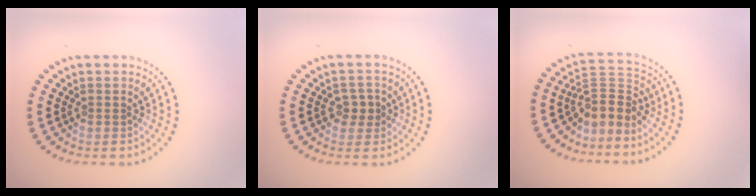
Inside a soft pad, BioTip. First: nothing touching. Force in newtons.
{"total": 1.9, "press": 1.8, "slide": 0.6}
{"total": 3.4, "press": 2.4, "slide": 2.4}